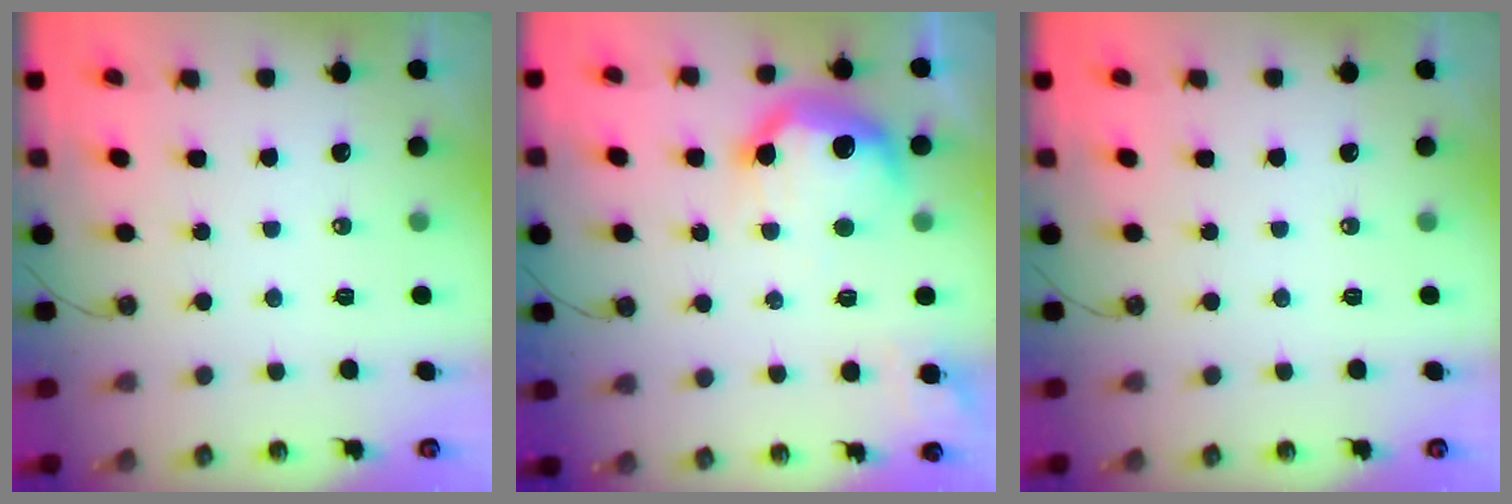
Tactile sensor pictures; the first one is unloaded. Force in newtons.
{"total": 16.7, "press": 16.6, "slide": 1.4}
{"total": 0.0}